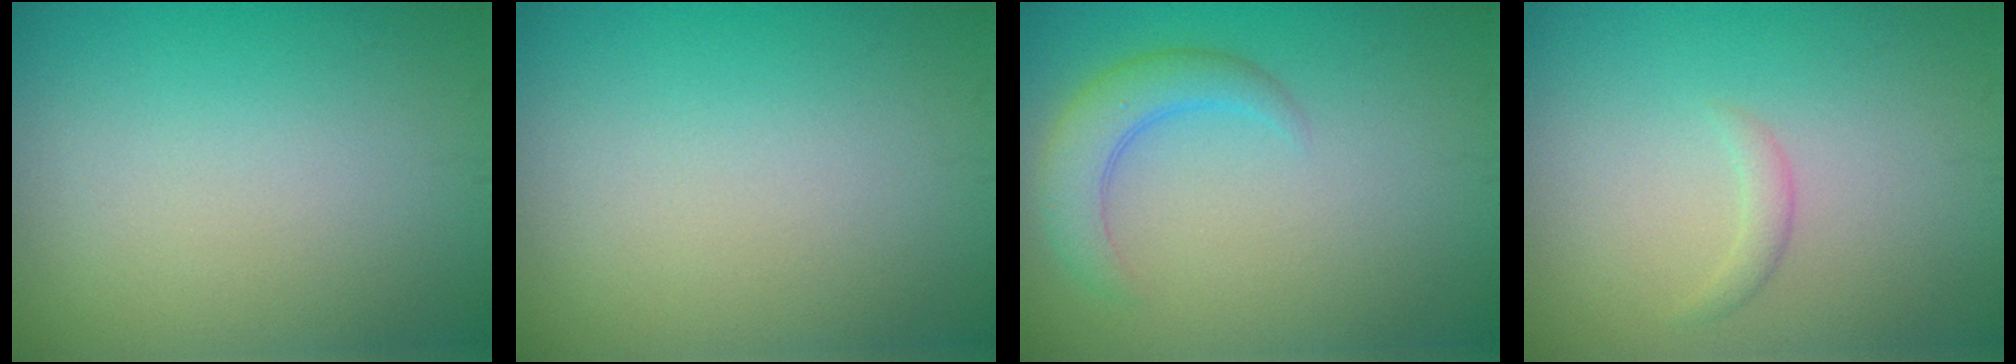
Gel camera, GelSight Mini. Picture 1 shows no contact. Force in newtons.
{"total": 0.0}
{"total": 3.1, "press": 3.1, "slide": 0.1}
{"total": 1.0, "press": 1.0, "slide": 0.1}